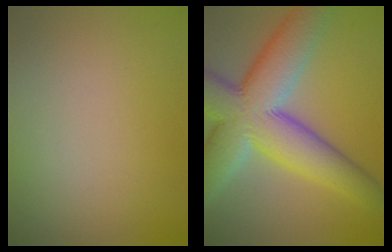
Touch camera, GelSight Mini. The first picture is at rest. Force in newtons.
{"total": 12.6, "press": 12.6, "slide": 0.9}